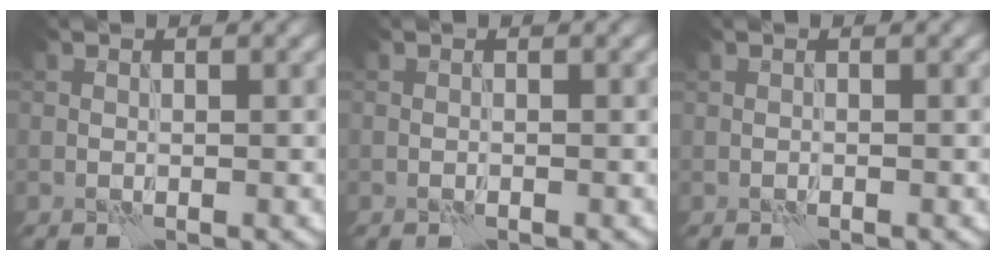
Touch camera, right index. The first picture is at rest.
{"total": 0.0}
{"total": 0.0}